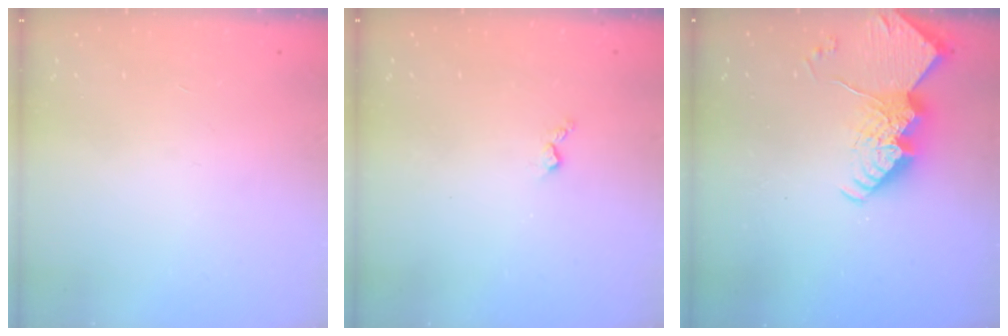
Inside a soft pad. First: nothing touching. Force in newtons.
{"total": 2.9, "press": 2.9, "slide": 0.5}
{"total": 15.2, "press": 15.2, "slide": 1.4}